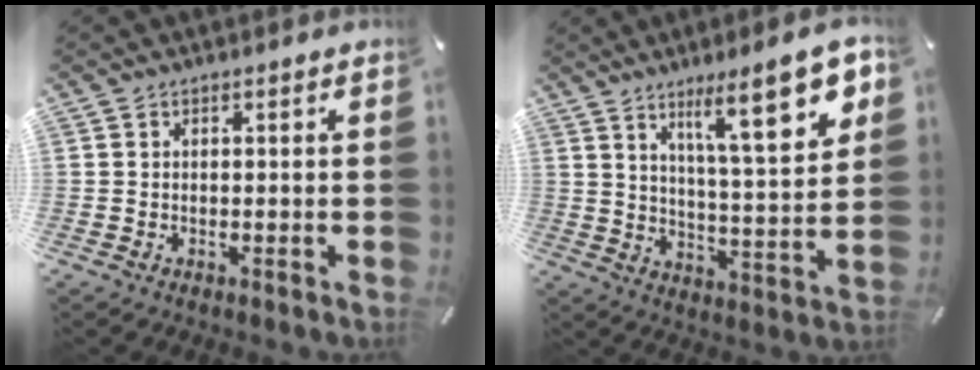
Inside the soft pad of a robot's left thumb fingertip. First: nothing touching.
{"total": 16.7, "force": [9.2, 4.4, 13.3], "torque": [-0.195, -0.043, 0.139]}